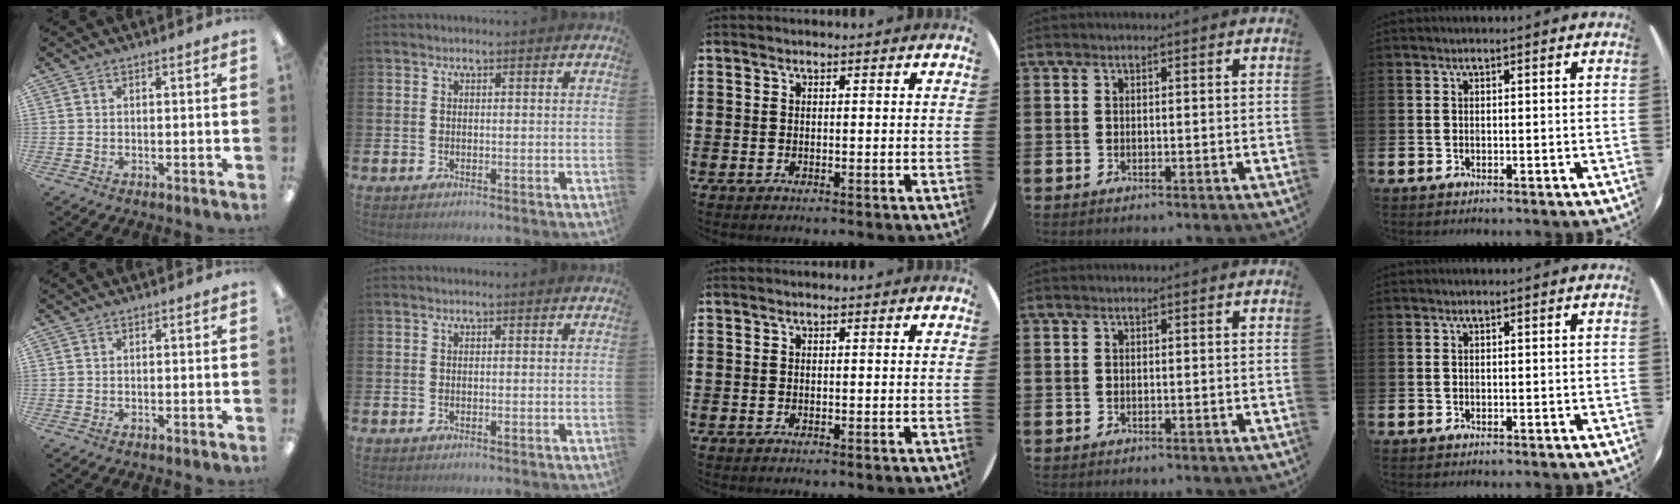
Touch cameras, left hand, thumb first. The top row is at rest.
{}